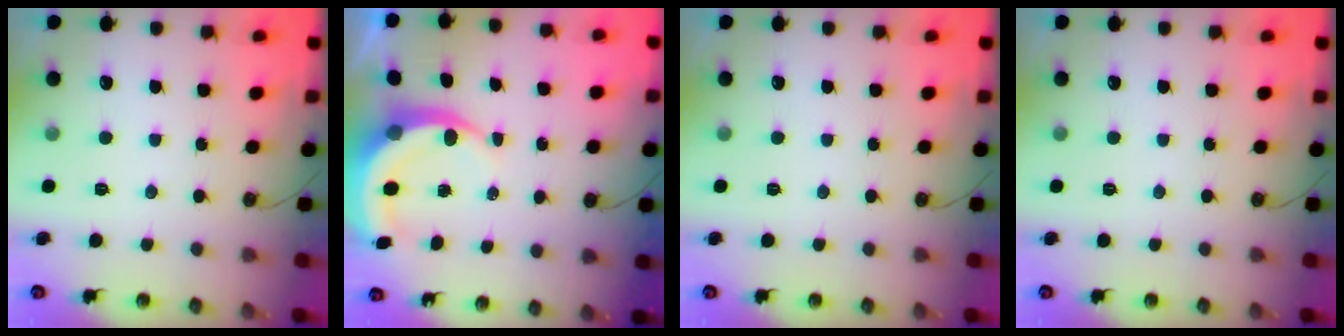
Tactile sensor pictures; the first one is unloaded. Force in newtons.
{"total": 7.1, "press": 7.0, "slide": 1.1}
{"total": 0.0}
{"total": 0.0}